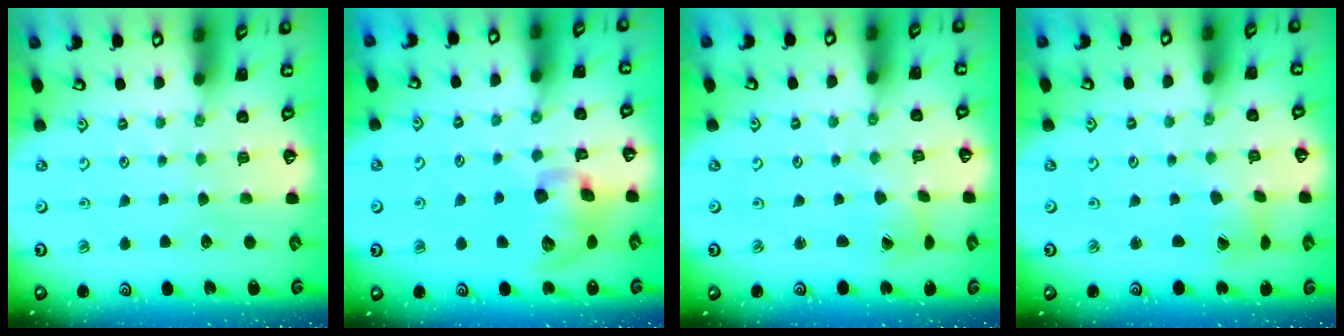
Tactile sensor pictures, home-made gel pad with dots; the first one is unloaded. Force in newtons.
{"total": 12.7, "press": 12.6, "slide": 1.8}
{"total": 1.7, "press": 1.7, "slide": 0.2}
{"total": 2.0, "press": 2.0, "slide": 0.3}